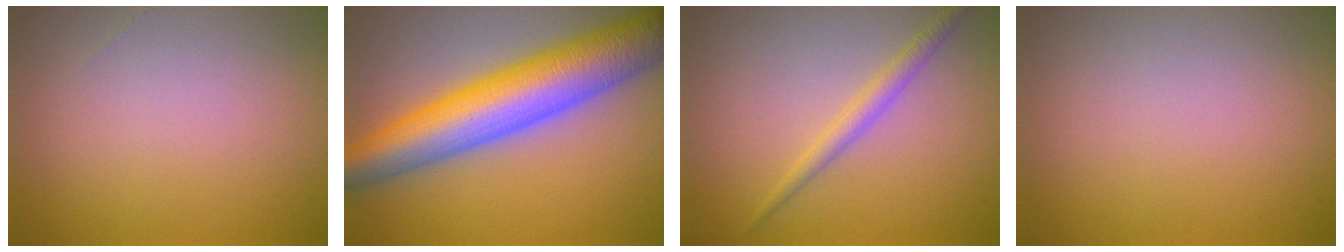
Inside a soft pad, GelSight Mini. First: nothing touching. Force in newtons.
{"total": 10.5, "press": 10.5, "slide": 0.3}
{"total": 1.8, "press": 1.8, "slide": 0.0}
{"total": 0.0}